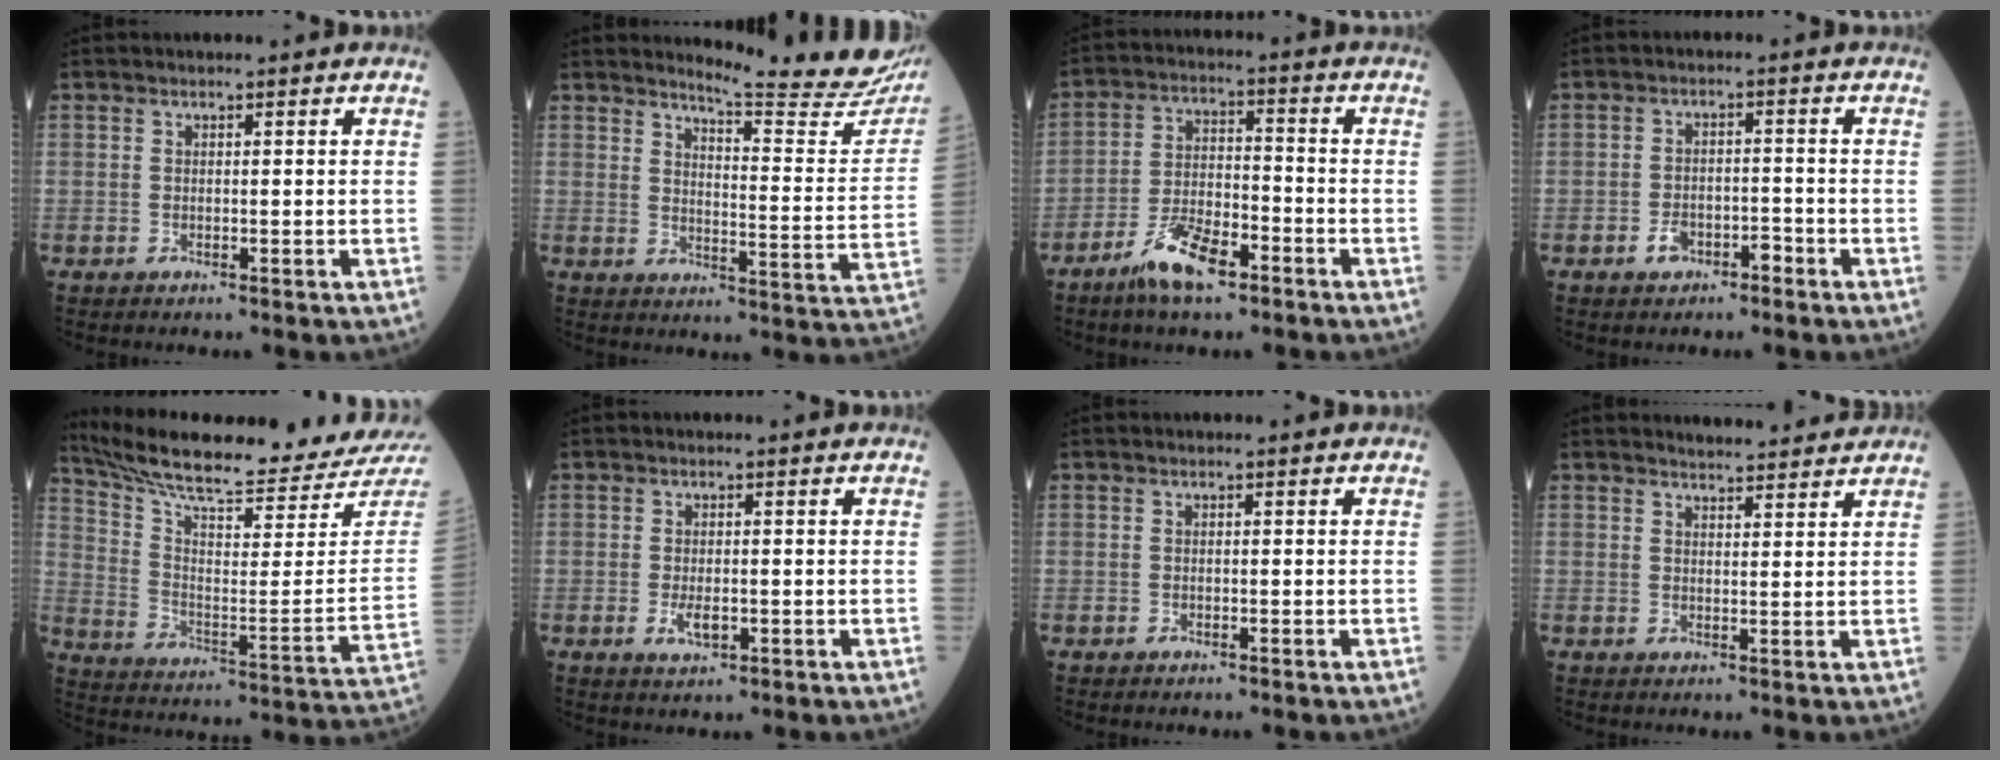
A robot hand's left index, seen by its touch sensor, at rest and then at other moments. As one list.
[{"total": 17.1, "force": [16.3, -0.1, 5.4], "torque": [-0.073, -0.111, 0.182]}, {"total": 8.4, "force": [-5.5, 2.5, 5.8], "torque": [-0.118, -0.005, -0.104]}, {"total": 3.3, "force": [-2.2, 1.8, 1.7], "torque": [-0.029, 0.005, -0.034]}, {"total": 24.0, "force": [22.6, 0.5, 8.0], "torque": [-0.146, -0.097, 0.314]}, {"total": 2.6, "force": [-0.7, 1.1, 2.2], "torque": [-0.048, -0.003, -0.007]}, {"total": 0.0}, {"total": 6.4, "force": [6.2, 0.7, 1.4], "torque": [-0.023, 0.010, 0.073]}]